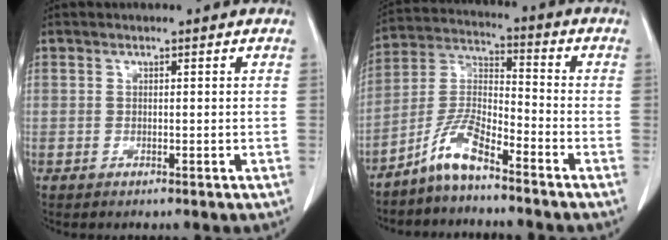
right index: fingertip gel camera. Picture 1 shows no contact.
{"total": 7.7, "force": [-5.9, 1.5, 4.8], "torque": [-0.112, 0.003, -0.122]}